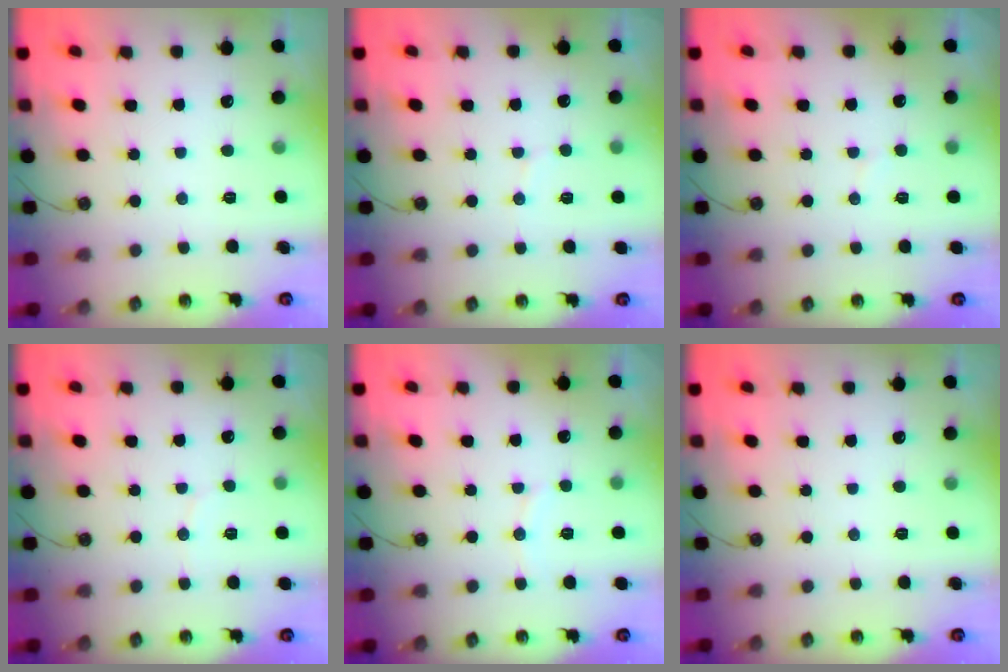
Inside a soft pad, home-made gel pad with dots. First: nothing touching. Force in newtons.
{"total": 4.1, "press": 3.9, "slide": 1.1}
{"total": 4.6, "press": 4.6, "slide": 0.5}
{"total": 3.6, "press": 3.6, "slide": 0.5}
{"total": 5.2, "press": 5.1, "slide": 0.8}
{"total": 0.0}